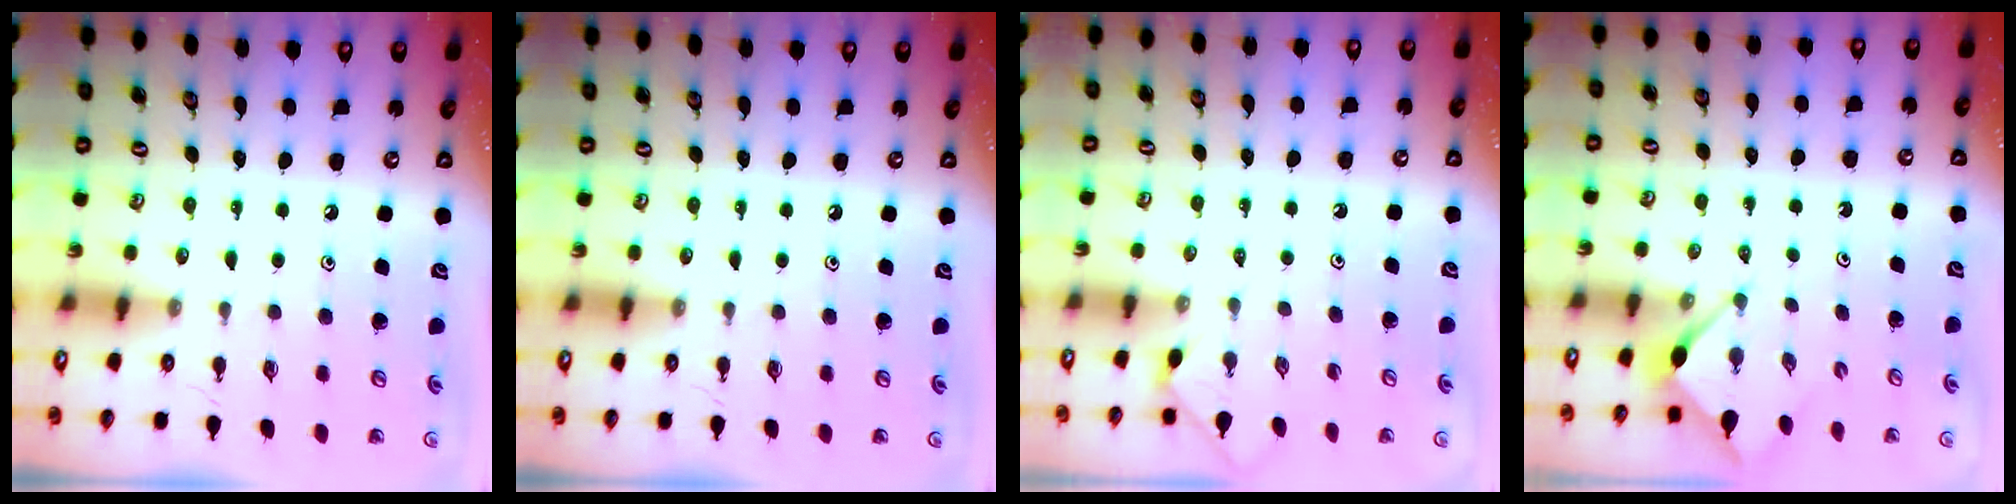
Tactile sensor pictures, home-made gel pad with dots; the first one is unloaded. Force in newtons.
{"total": 0.0}
{"total": 1.8, "press": 1.7, "slide": 0.4}
{"total": 2.9, "press": 2.9, "slide": 0.3}